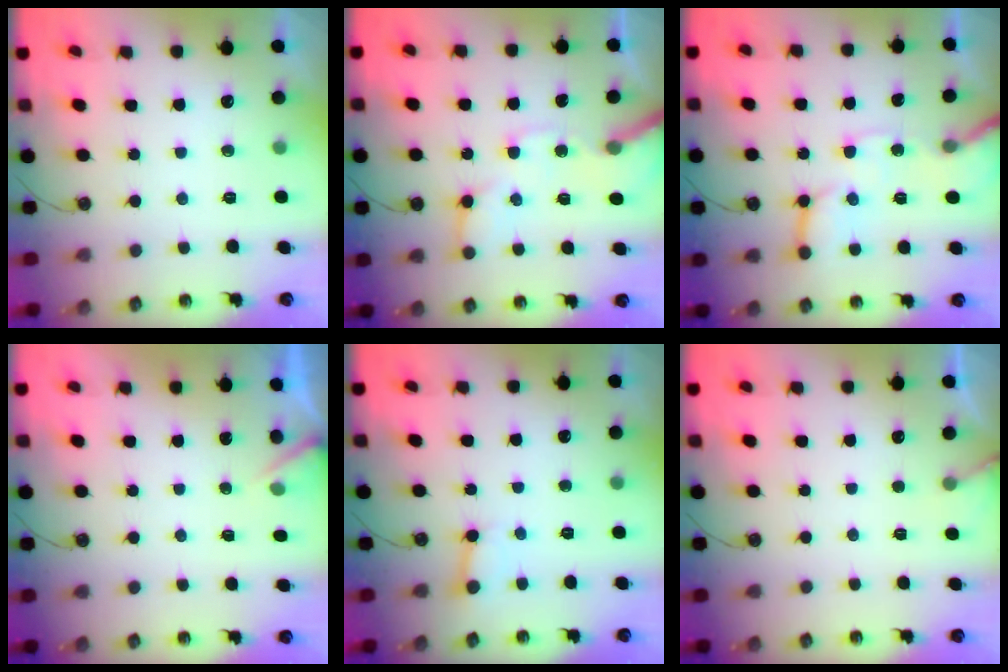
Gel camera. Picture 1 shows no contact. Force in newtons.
{"total": 12.5, "press": 12.3, "slide": 2.0}
{"total": 11.7, "press": 11.6, "slide": 1.5}
{"total": 3.1, "press": 3.1, "slide": 0.2}
{"total": 2.7, "press": 2.7, "slide": 0.3}
{"total": 4.0, "press": 4.0, "slide": 0.3}